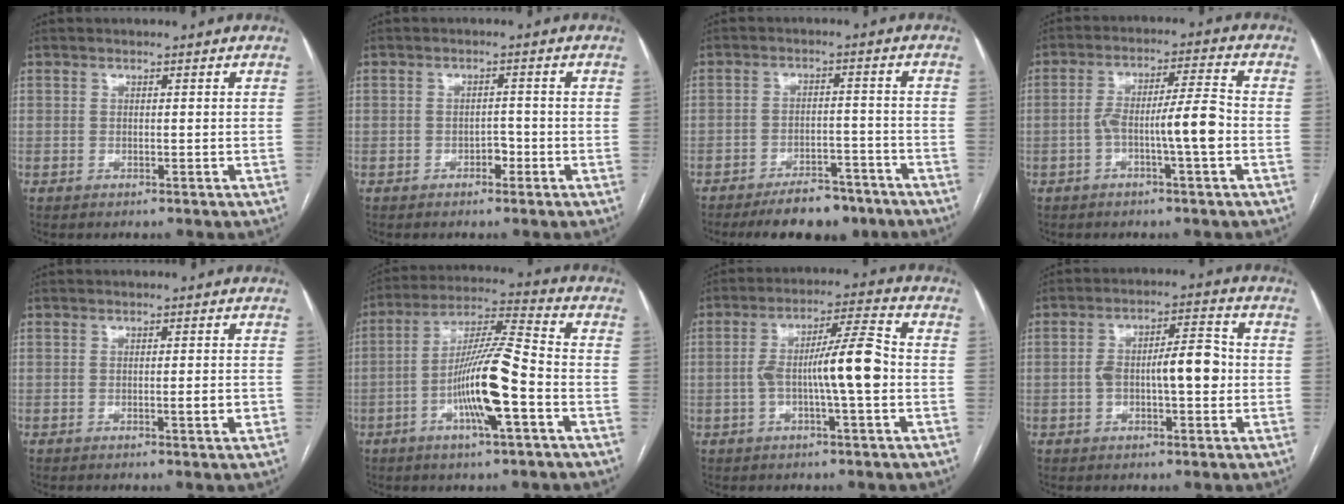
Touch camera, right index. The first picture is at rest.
{"total": 1.9, "force": [-1.0, 1.1, 1.1], "torque": [-0.012, 0.006, -0.016]}
{"total": 8.9, "force": [-7.1, 3.6, 4.1], "torque": [-0.052, 0.005, -0.111]}
{"total": 8.0, "force": [-2.3, 0.1, 7.6], "torque": [-0.135, 0.017, -0.039]}
{"total": 2.3, "force": [-0.6, 0.0, 2.2], "torque": [-0.035, -0.003, -0.009]}
{"total": 13.5, "force": [-4.2, 0.8, 12.8], "torque": [-0.240, 0.005, -0.078]}
{"total": 9.9, "force": [-1.4, 0.6, 9.8], "torque": [-0.169, 0.020, -0.030]}
{"total": 8.6, "force": [-0.7, 2.6, 8.1], "torque": [-0.143, 0.022, -0.010]}